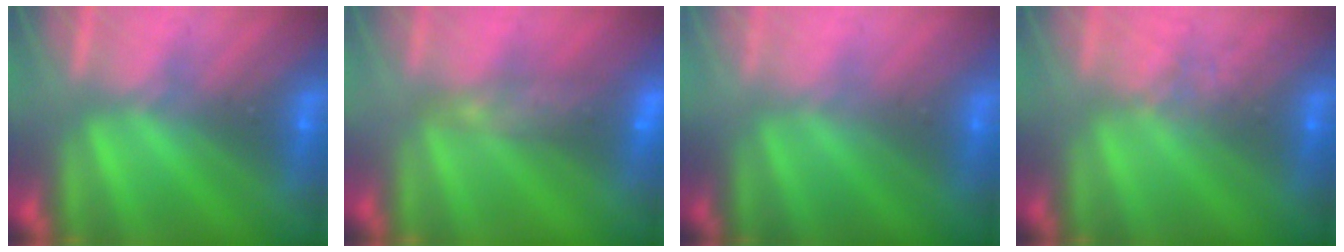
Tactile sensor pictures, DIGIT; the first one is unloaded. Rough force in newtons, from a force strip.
{"total": 6.4}
{"total": 2.8}
{"total": 2.3}